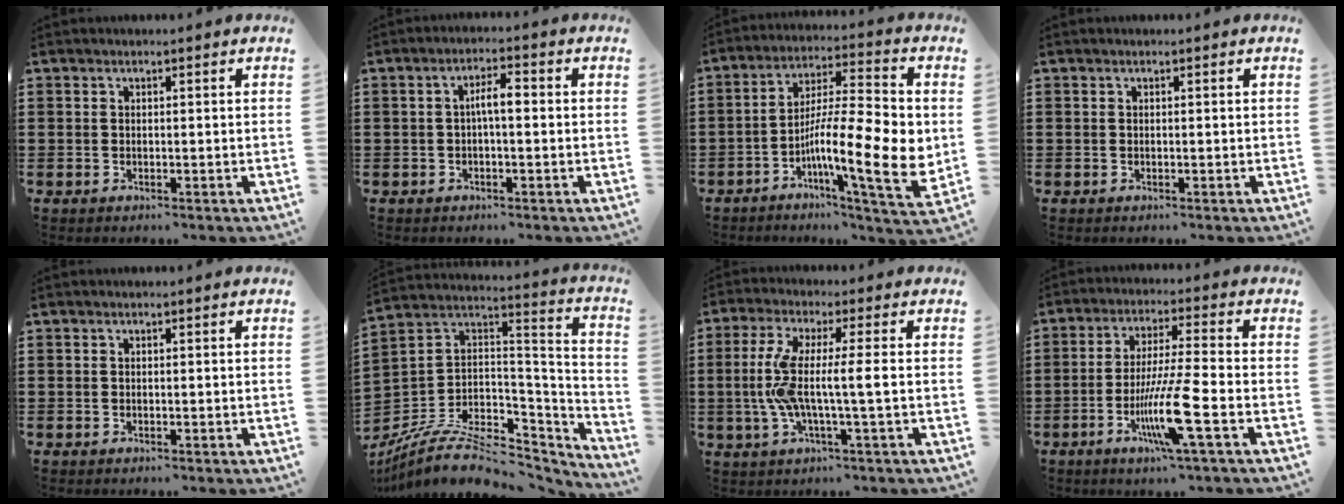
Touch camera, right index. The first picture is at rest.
{"total": 3.4, "force": [-0.2, 0.9, 3.3], "torque": [-0.061, 0.009, -0.007]}
{"total": 14.6, "force": [-2.2, 3.6, 14.0], "torque": [-0.236, -0.024, -0.045]}
{"total": 0.0}
{"total": 0.0}
{"total": 9.9, "force": [-6.5, 4.8, 5.7], "torque": [-0.109, 0.010, -0.116]}
{"total": 8.1, "force": [-0.8, 0.3, 8.0], "torque": [-0.180, -0.017, -0.029]}
{"total": 10.7, "force": [-4.1, 0.2, 9.9], "torque": [-0.195, -0.017, -0.079]}